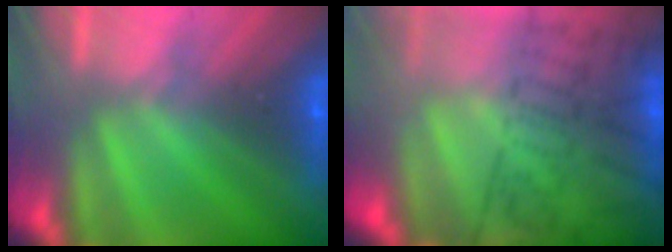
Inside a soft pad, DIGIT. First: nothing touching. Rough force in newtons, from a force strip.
{"total": 8.3}